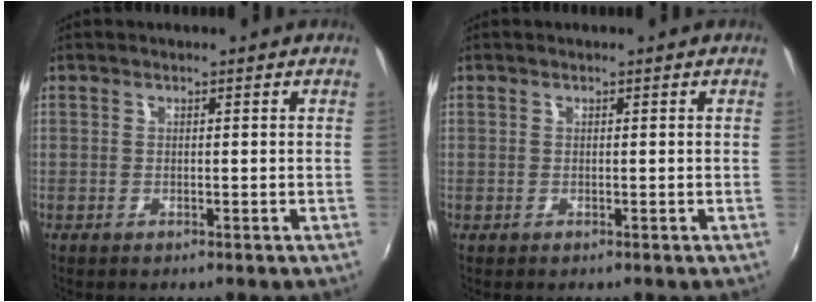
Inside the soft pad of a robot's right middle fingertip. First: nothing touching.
{"total": 0.0}